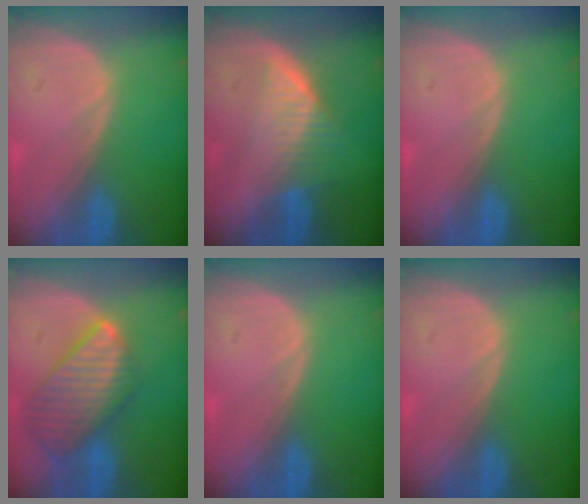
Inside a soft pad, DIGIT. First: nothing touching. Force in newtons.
{"total": 6.5, "press": 5.7, "slide": 3.2}
{"total": 0.0}
{"total": 9.9, "press": 8.6, "slide": 4.9}
{"total": 0.0}
{"total": 0.0}